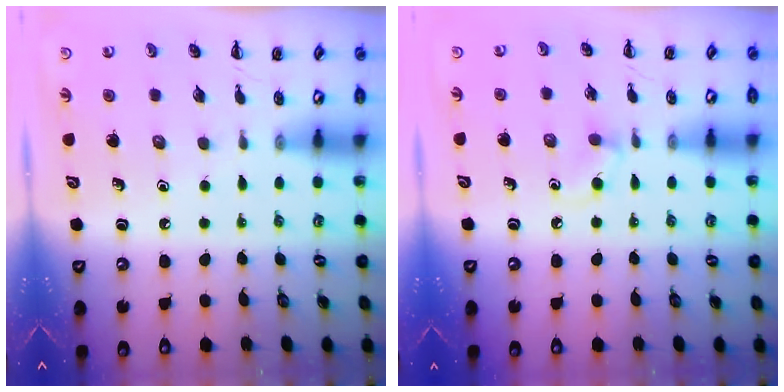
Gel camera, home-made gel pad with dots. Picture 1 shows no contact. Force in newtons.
{"total": 3.5, "press": 3.3, "slide": 1.4}